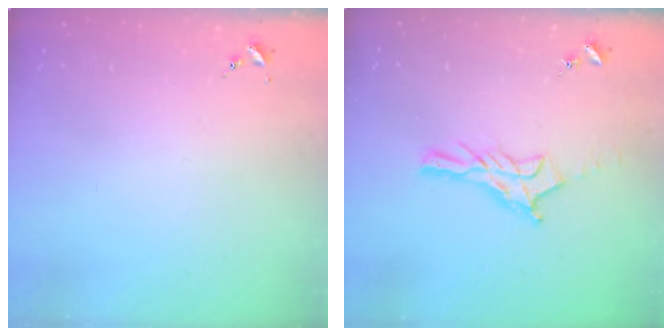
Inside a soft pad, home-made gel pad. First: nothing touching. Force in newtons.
{"total": 12.5, "press": 12.4, "slide": 0.9}